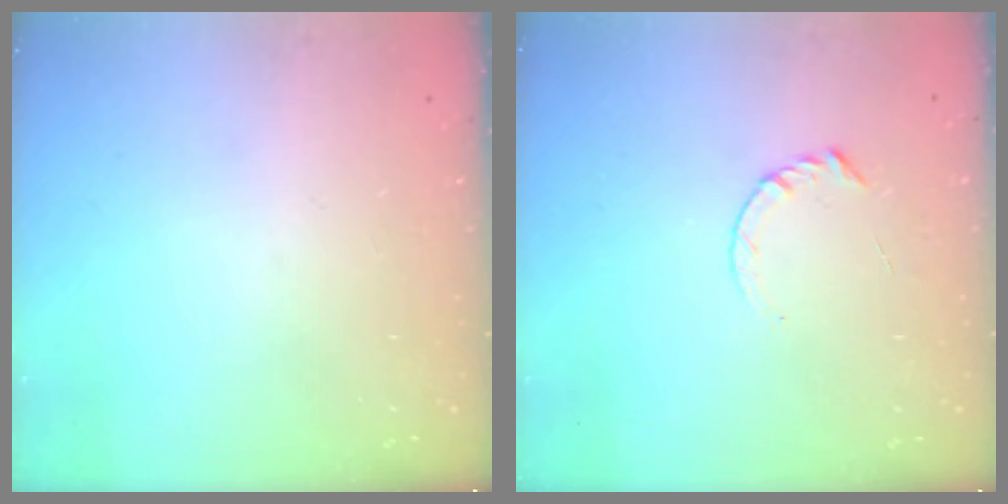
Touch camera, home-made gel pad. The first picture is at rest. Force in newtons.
{"total": 3.7, "press": 3.6, "slide": 0.4}